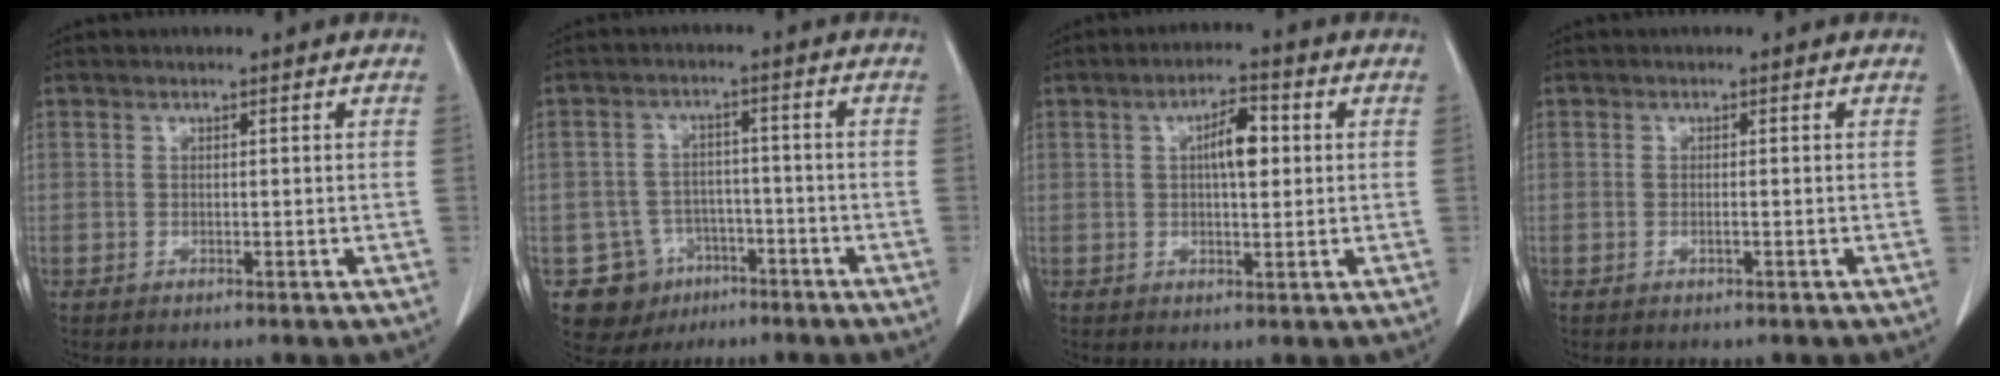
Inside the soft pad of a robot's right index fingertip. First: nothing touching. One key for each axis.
{"total": 8.2, "fx": -4.0, "fy": 7.2, "fz": 0.7, "tx": -0.014, "ty": 0.017, "tz": -0.050}
{"total": 5.4, "fx": 1.0, "fy": 1.7, "fz": 5.0, "tx": -0.084, "ty": 0.010, "tz": 0.017}
{"total": 0.7, "fx": -0.2, "fy": 0.0, "fz": 0.6, "tx": -0.014, "ty": -0.001, "tz": -0.002}